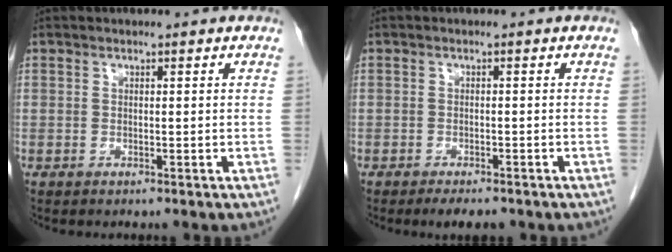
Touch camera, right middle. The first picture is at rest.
{"total": 3.0, "force": [-2.4, 1.1, 1.6], "torque": [-0.022, -0.004, -0.032]}